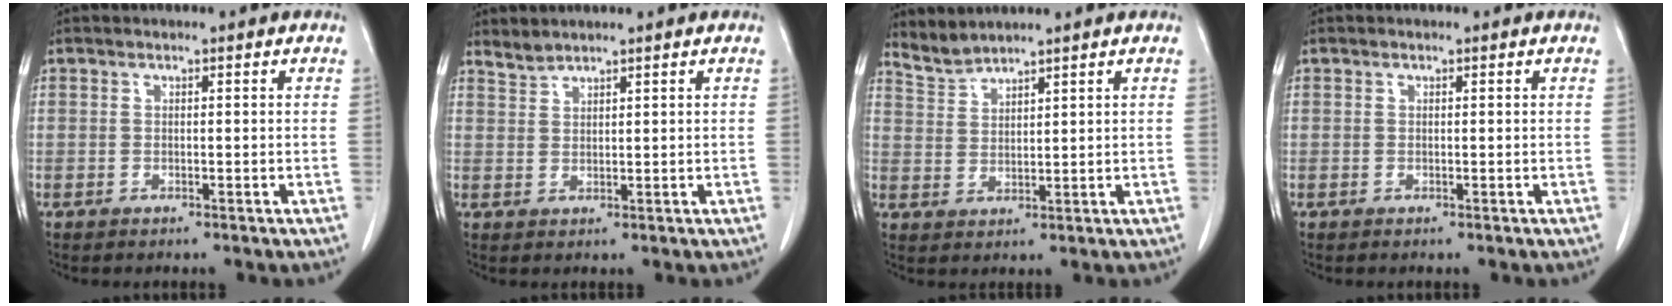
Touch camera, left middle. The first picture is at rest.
{"total": 1.8, "force": [1.8, -0.1, 0.0], "torque": [-0.002, 0.003, 0.041]}
{"total": 3.3, "force": [3.3, -0.2, -0.2], "torque": [-0.001, 0.000, 0.073]}
{"total": 0.0}